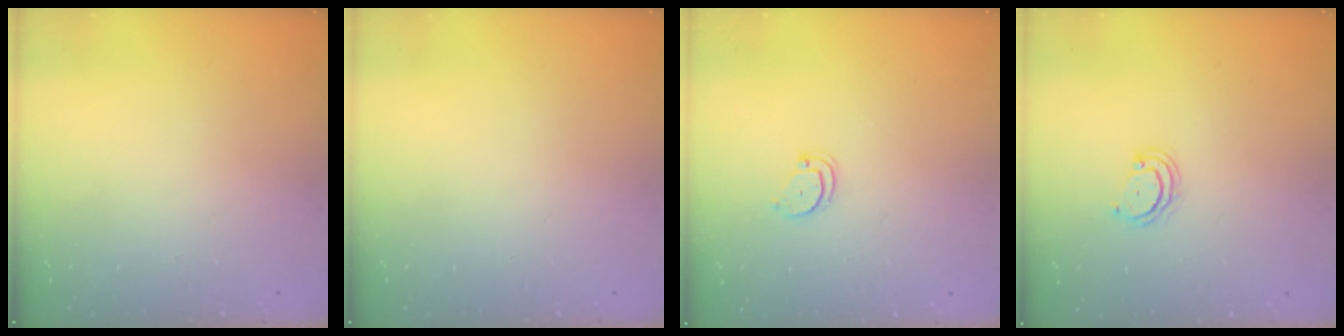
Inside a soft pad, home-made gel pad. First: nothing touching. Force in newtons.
{"total": 0.0}
{"total": 2.4, "press": 2.4, "slide": 0.2}
{"total": 3.6, "press": 3.6, "slide": 0.3}